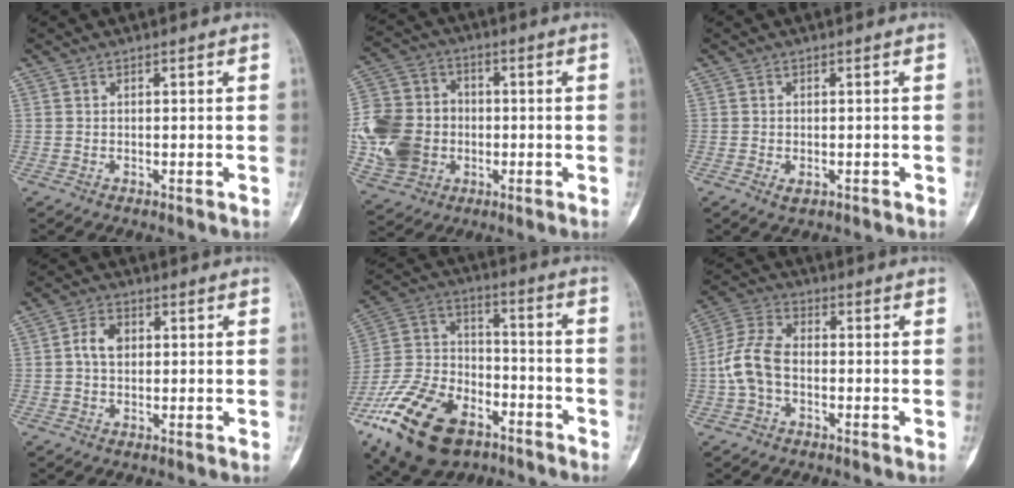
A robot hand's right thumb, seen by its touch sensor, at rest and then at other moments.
{"total": 16.9, "force": [-2.3, 14.0, 9.1], "torque": [-0.174, 0.017, -0.042]}
{"total": 1.8, "force": [-0.8, 1.1, 1.2], "torque": [-0.021, 0.003, -0.007]}
{"total": 4.0, "force": [0.5, 2.9, 2.7], "torque": [-0.051, 0.011, 0.007]}
{"total": 23.1, "force": [-13.1, 12.9, 14.0], "torque": [-0.284, 0.060, -0.235]}
{"total": 8.5, "force": [-1.5, 5.3, 6.4], "torque": [-0.142, 0.027, -0.037]}